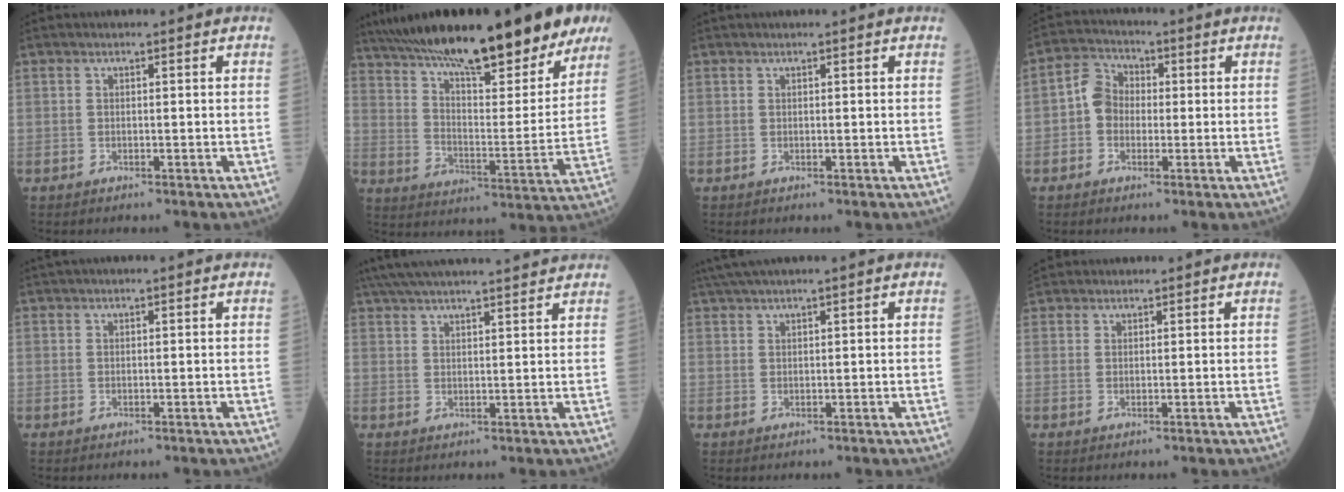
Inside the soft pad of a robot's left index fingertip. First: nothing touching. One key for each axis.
{"total": 30.5, "fx": 23.0, "fy": 6.8, "fz": 18.9, "tx": -0.301, "ty": 0.015, "tz": 0.323}
{"total": 0.0}
{"total": 4.9, "fx": -0.4, "fy": 4.1, "fz": 2.6, "tx": -0.053, "ty": 0.022, "tz": -0.017}
{"total": 1.5, "fx": 1.3, "fy": -0.2, "fz": 0.7, "tx": -0.013, "ty": 0.019, "tz": 0.028}
{"total": 18.5, "fx": 16.8, "fy": 1.4, "fz": 7.8, "tx": -0.139, "ty": 0.041, "tz": 0.245}
{"total": 4.2, "fx": 3.5, "fy": -0.9, "fz": 2.2, "tx": -0.043, "ty": 0.025, "tz": 0.070}
{"total": 3.9, "fx": 3.7, "fy": 1.0, "fz": 0.7, "tx": -0.013, "ty": 0.037, "tz": 0.066}